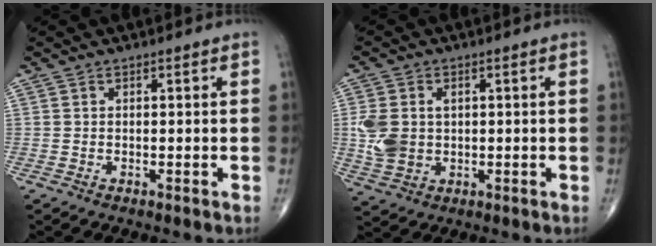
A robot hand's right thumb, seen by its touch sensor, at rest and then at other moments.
{"total": 7.4, "force": [0.6, 5.4, 5.0], "torque": [-0.103, 0.004, 0.020]}